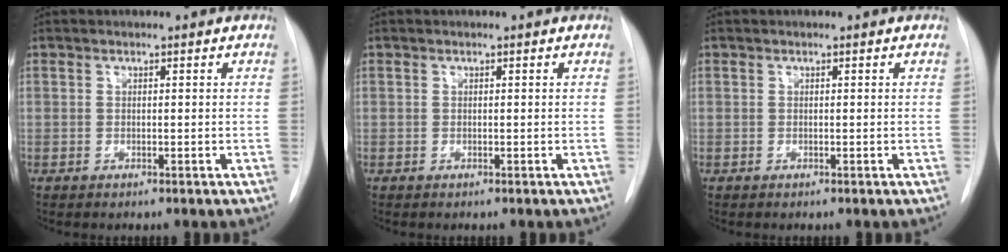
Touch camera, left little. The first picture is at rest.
{"total": 0.0}
{"total": 0.0}